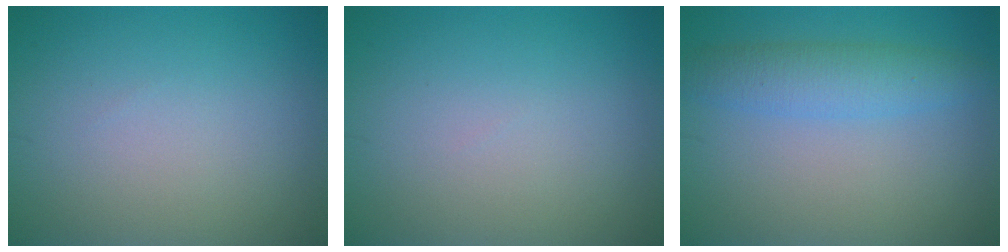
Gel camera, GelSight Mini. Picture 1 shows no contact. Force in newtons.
{"total": 0.0}
{"total": 3.6, "press": 3.6, "slide": 0.2}